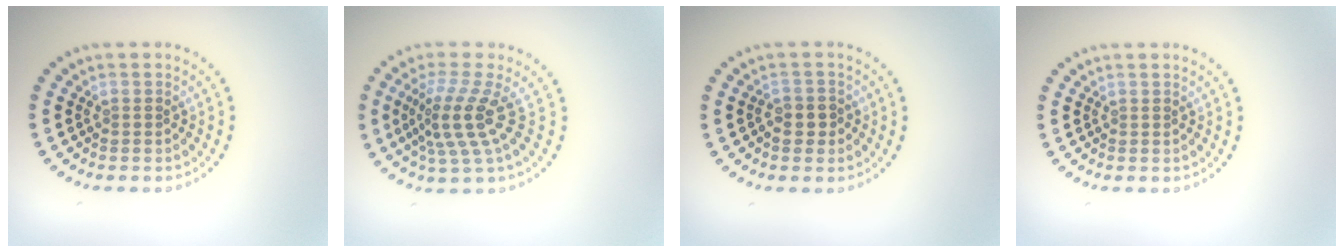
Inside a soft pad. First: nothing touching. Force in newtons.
{"total": 4.0, "press": 2.8, "slide": 2.8}
{"total": 1.4, "press": 1.3, "slide": 0.5}
{"total": 0.0}